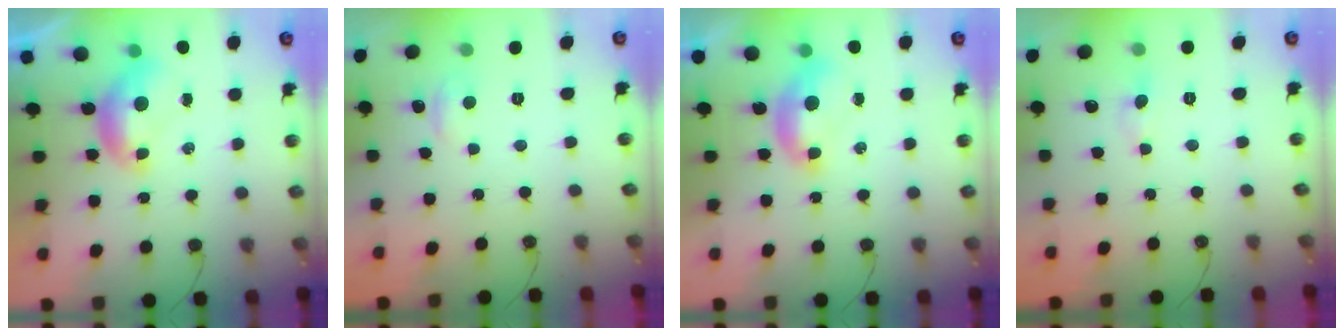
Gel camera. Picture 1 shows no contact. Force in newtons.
{"total": 2.5, "press": 2.5, "slide": 0.4}
{"total": 1.5, "press": 1.4, "slide": 0.6}
{"total": 0.0}